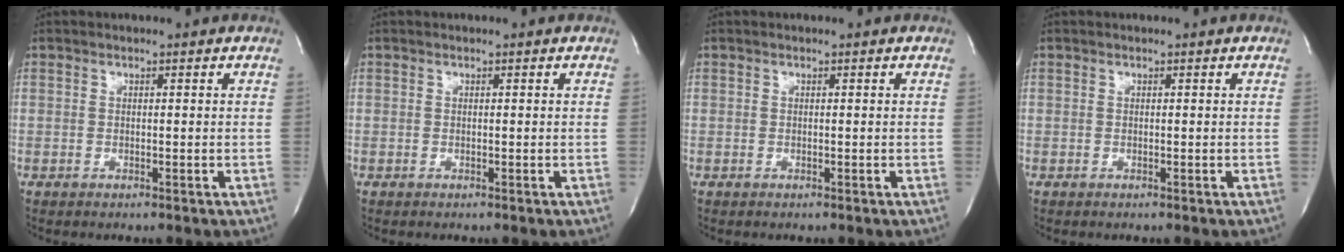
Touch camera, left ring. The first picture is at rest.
{"total": 0.0}
{"total": 0.0}
{"total": 0.0}